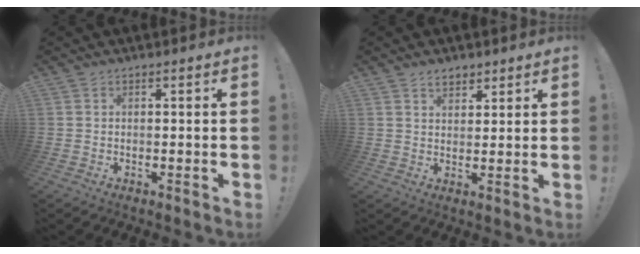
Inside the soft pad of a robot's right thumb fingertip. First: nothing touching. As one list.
[{"total": 3.8, "force": [2.9, 2.1, 1.2], "torque": [-0.018, -0.012, 0.053]}]